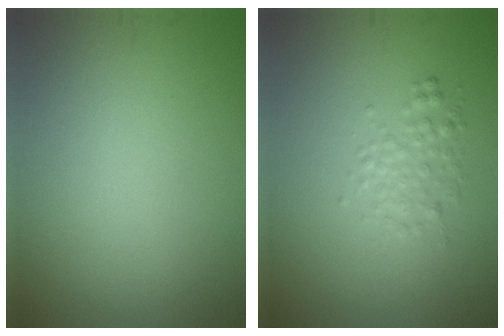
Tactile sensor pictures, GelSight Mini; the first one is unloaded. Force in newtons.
{"total": 2.0, "press": 2.0, "slide": 0.1}